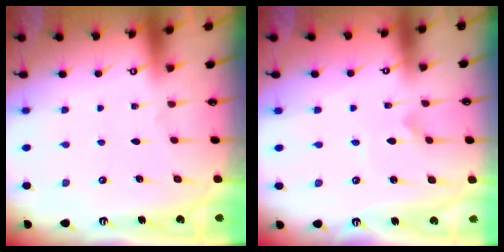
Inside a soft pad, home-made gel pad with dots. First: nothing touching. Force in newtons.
{"total": 0.0}